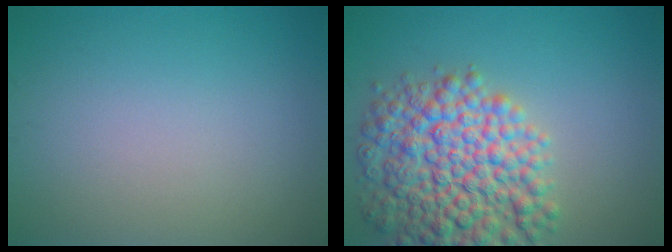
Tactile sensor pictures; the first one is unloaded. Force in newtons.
{"total": 9.6, "press": 9.6, "slide": 0.3}